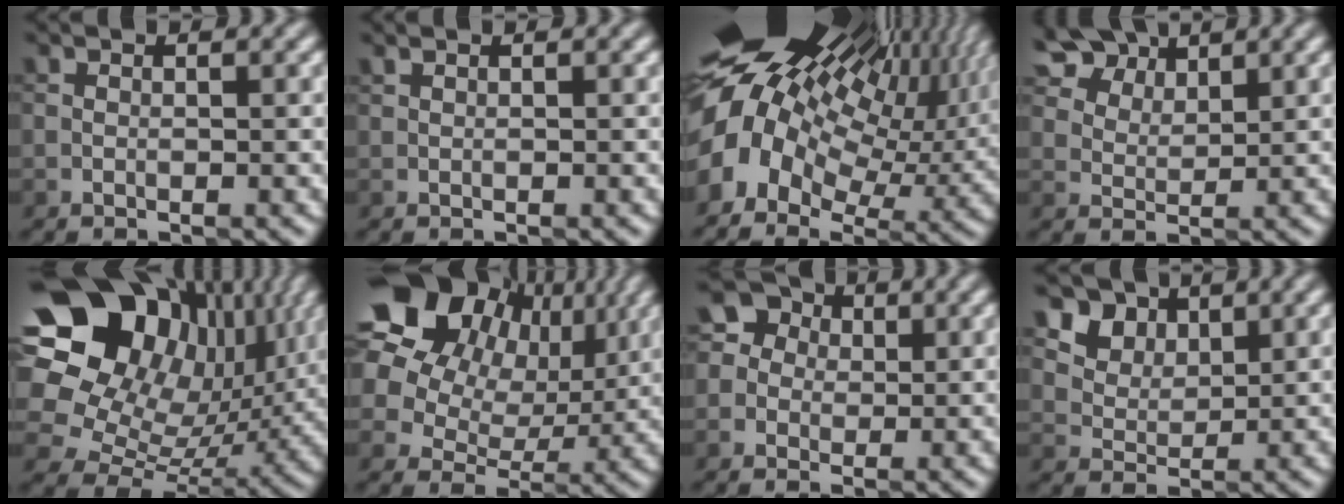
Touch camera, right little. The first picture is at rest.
{"total": 0.5, "force": [0.5, -0.1, 0.2], "torque": [-0.007, 0.004, 0.012]}
{"total": 17.3, "force": [3.4, 10.8, 13.0], "torque": [-0.255, -0.003, 0.076]}
{"total": 6.9, "force": [5.4, 3.4, 2.9], "torque": [-0.074, -0.008, 0.108]}
{"total": 20.1, "force": [7.5, 15.2, 10.9], "torque": [-0.258, 0.026, 0.147]}
{"total": 20.0, "force": [8.2, 15.2, 10.1], "torque": [-0.229, 0.058, 0.116]}
{"total": 6.3, "force": [2.3, 5.5, 2.2], "torque": [-0.046, 0.041, 0.015]}
{"total": 7.5, "force": [4.9, 4.9, 3.0], "torque": [-0.078, 0.003, 0.091]}